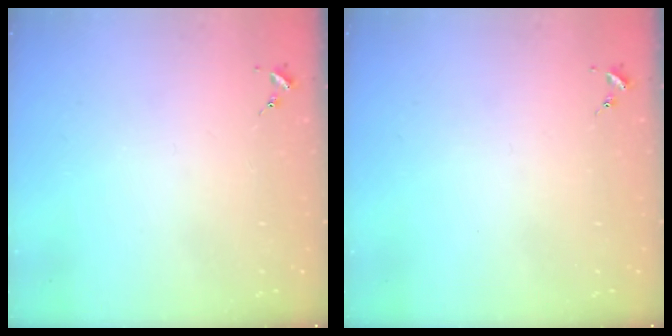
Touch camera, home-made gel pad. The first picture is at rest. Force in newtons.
{"total": 0.0}